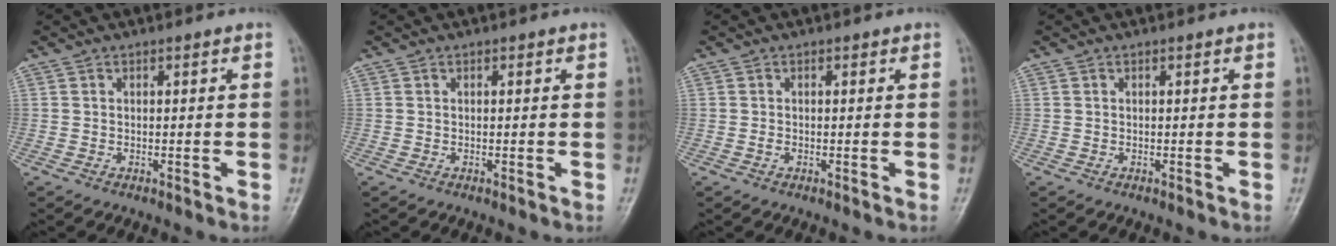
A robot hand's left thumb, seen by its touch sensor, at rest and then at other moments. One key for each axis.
{"total": 0.0}
{"total": 0.7, "fx": -0.1, "fy": 0.5, "fz": 0.4, "tx": -0.003, "ty": 0.001, "tz": -0.005}
{"total": 0.0}